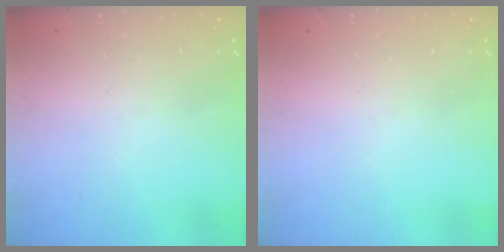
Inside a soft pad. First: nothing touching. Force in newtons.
{"total": 0.0}